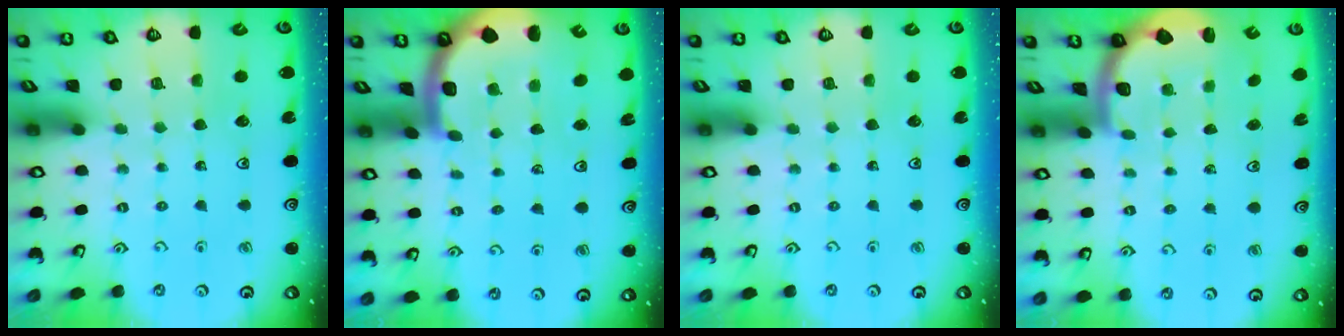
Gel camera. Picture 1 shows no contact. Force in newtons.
{"total": 3.9, "press": 3.9, "slide": 0.4}
{"total": 0.0}
{"total": 2.1, "press": 2.0, "slide": 0.5}